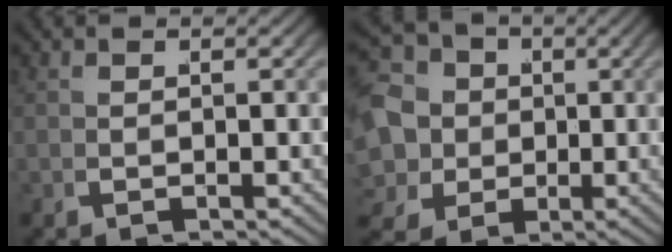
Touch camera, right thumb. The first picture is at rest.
{"total": 12.7, "force": [-0.7, 10.8, 6.6], "torque": [-0.144, -0.034, -0.025]}